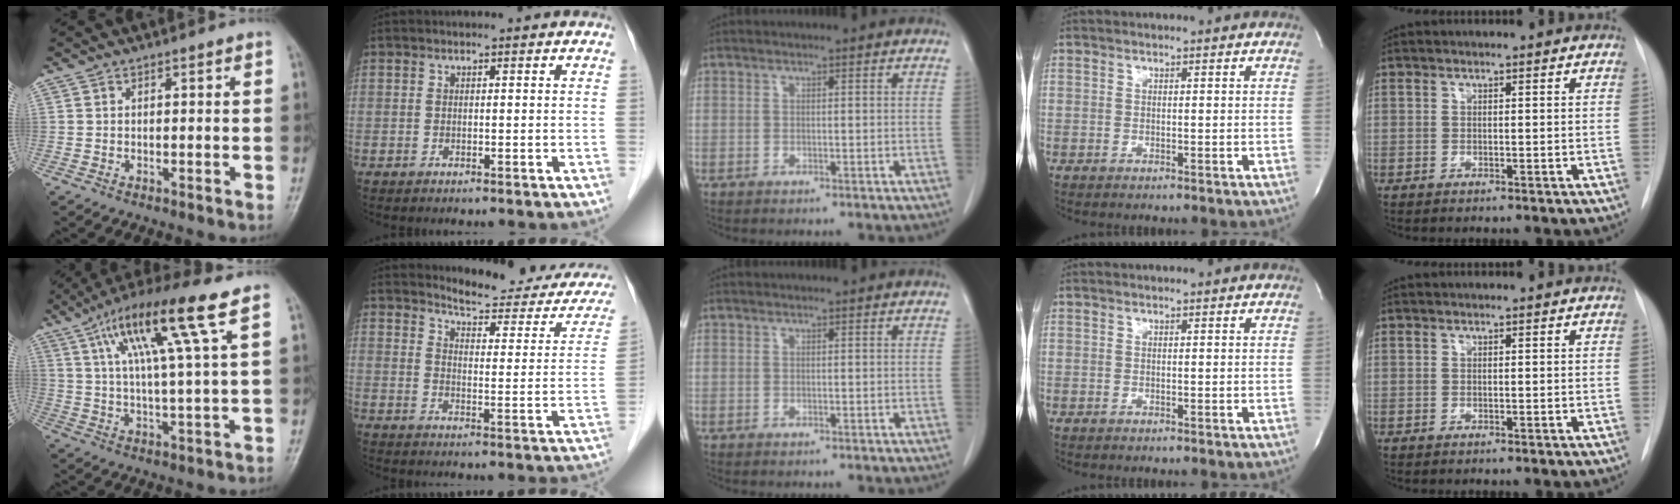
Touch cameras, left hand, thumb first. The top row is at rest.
{"thumb": {"total": 15.1, "force": [6.7, 0.8, 13.5], "torque": [-0.250, -0.005, 0.116]}, "index": {"total": 16.9, "force": [15.9, 3.3, 4.4], "torque": [-0.034, -0.067, 0.173]}}